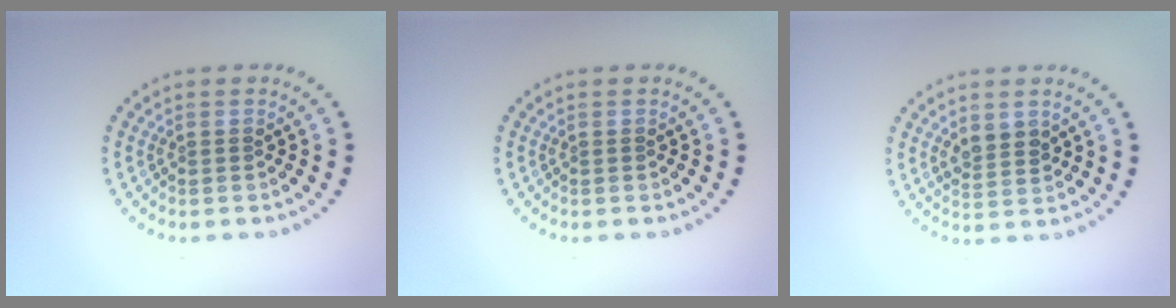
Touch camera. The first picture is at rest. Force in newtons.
{"total": 0.0}
{"total": 1.9, "press": 1.8, "slide": 0.7}